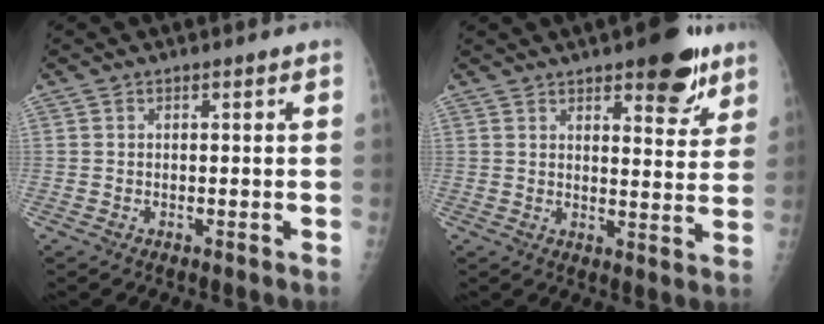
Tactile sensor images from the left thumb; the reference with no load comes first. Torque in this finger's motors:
{"motor_torque": [3.44, 1.56, 0.51, -0.64, 0.07]}